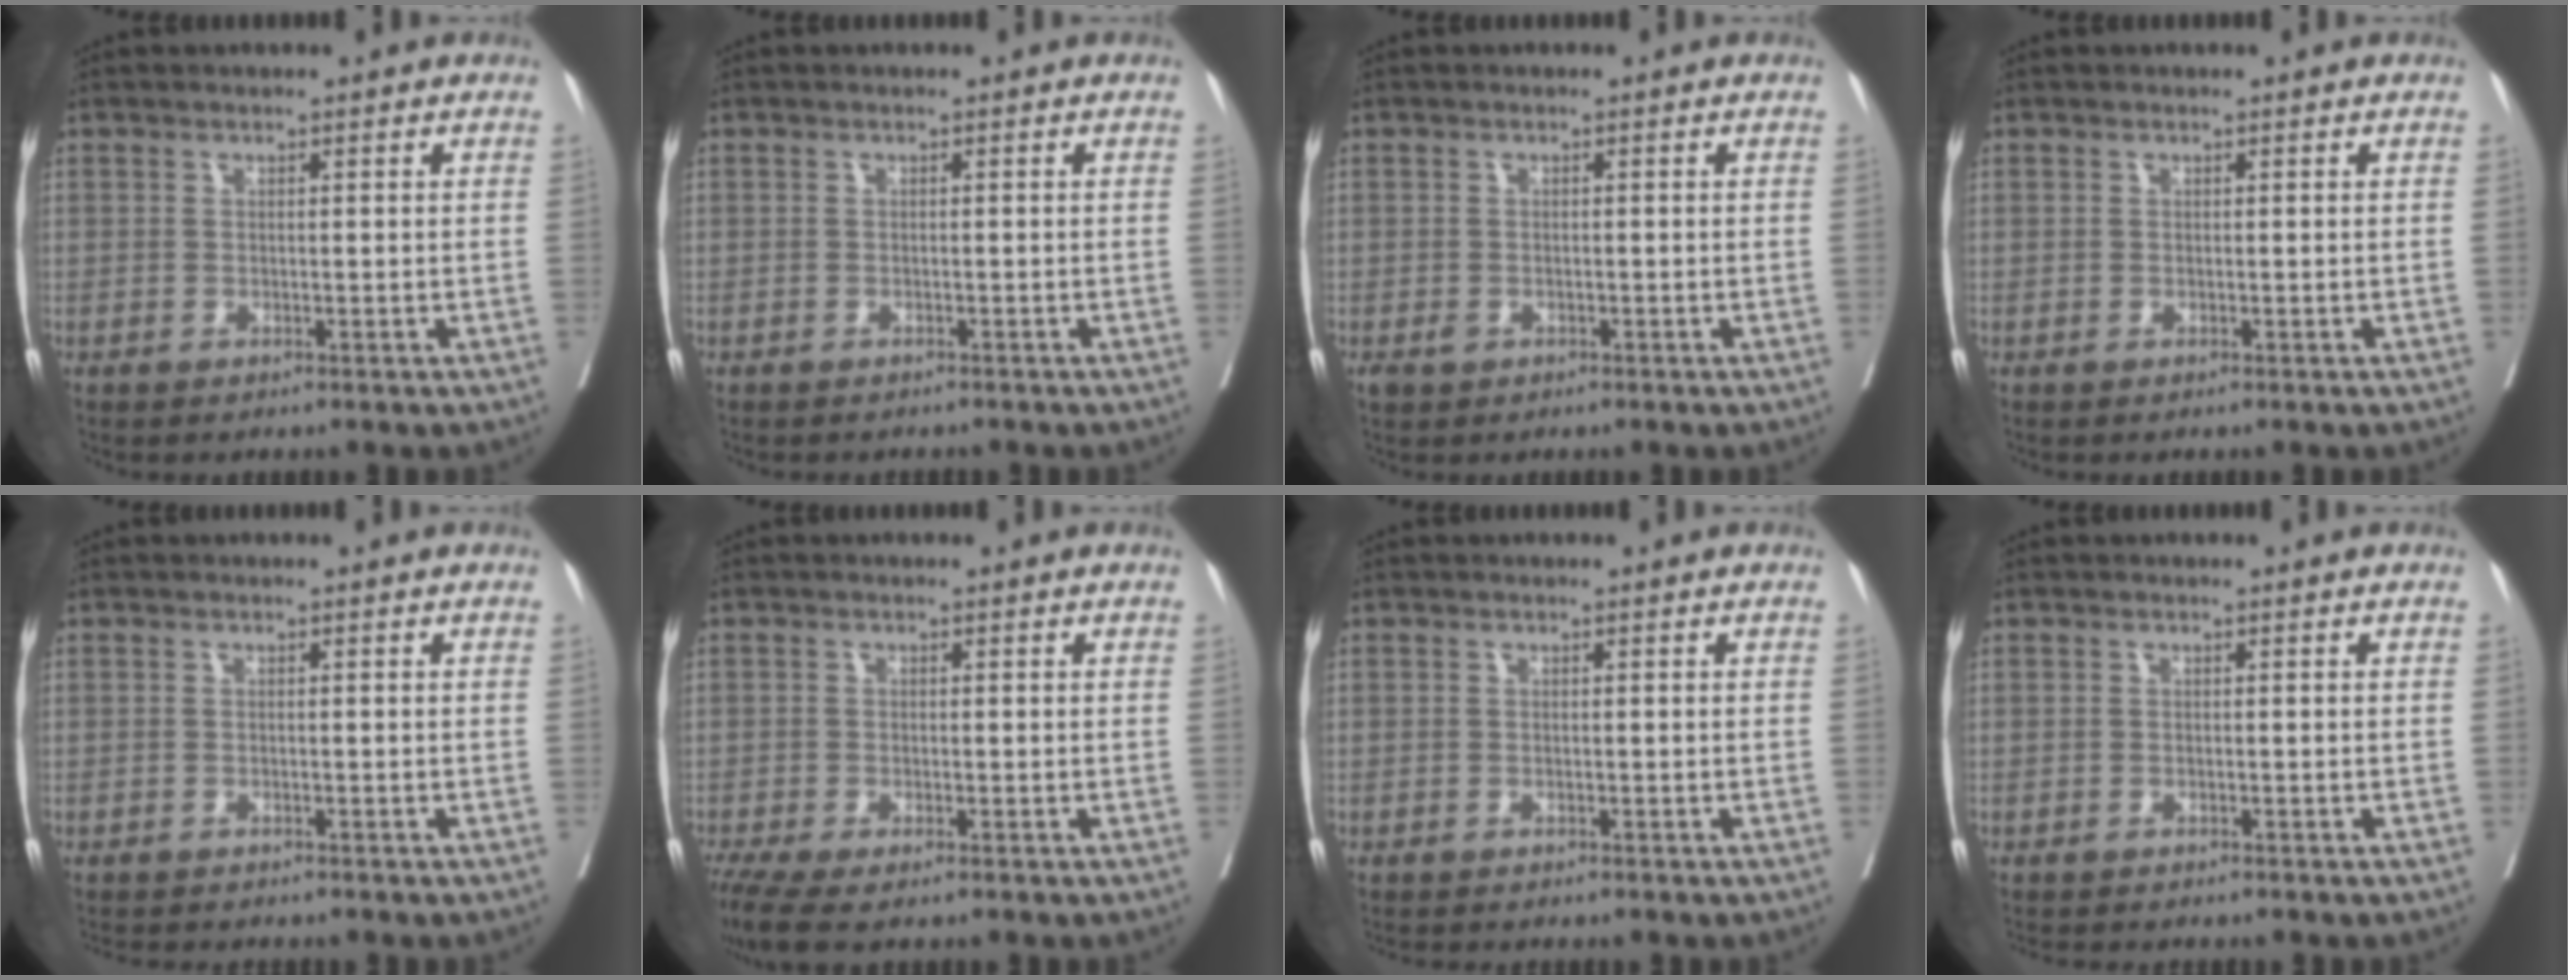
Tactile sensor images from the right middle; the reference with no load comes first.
{"total": 2.0, "force": [-1.8, 0.6, 0.5], "torque": [-0.011, -0.003, -0.024]}
{"total": 1.3, "force": [-0.6, 0.9, 0.6], "torque": [-0.012, 0.001, -0.004]}
{"total": 0.0}
{"total": 4.6, "force": [-4.2, 0.8, 1.6], "torque": [-0.019, -0.008, -0.060]}
{"total": 5.5, "force": [-4.2, 1.0, 3.4], "torque": [-0.059, -0.014, -0.075]}
{"total": 2.0, "force": [-1.9, 0.3, 0.7], "torque": [-0.012, -0.004, -0.025]}
{"total": 3.8, "force": [-3.5, 0.7, 1.4], "torque": [-0.019, -0.007, -0.049]}